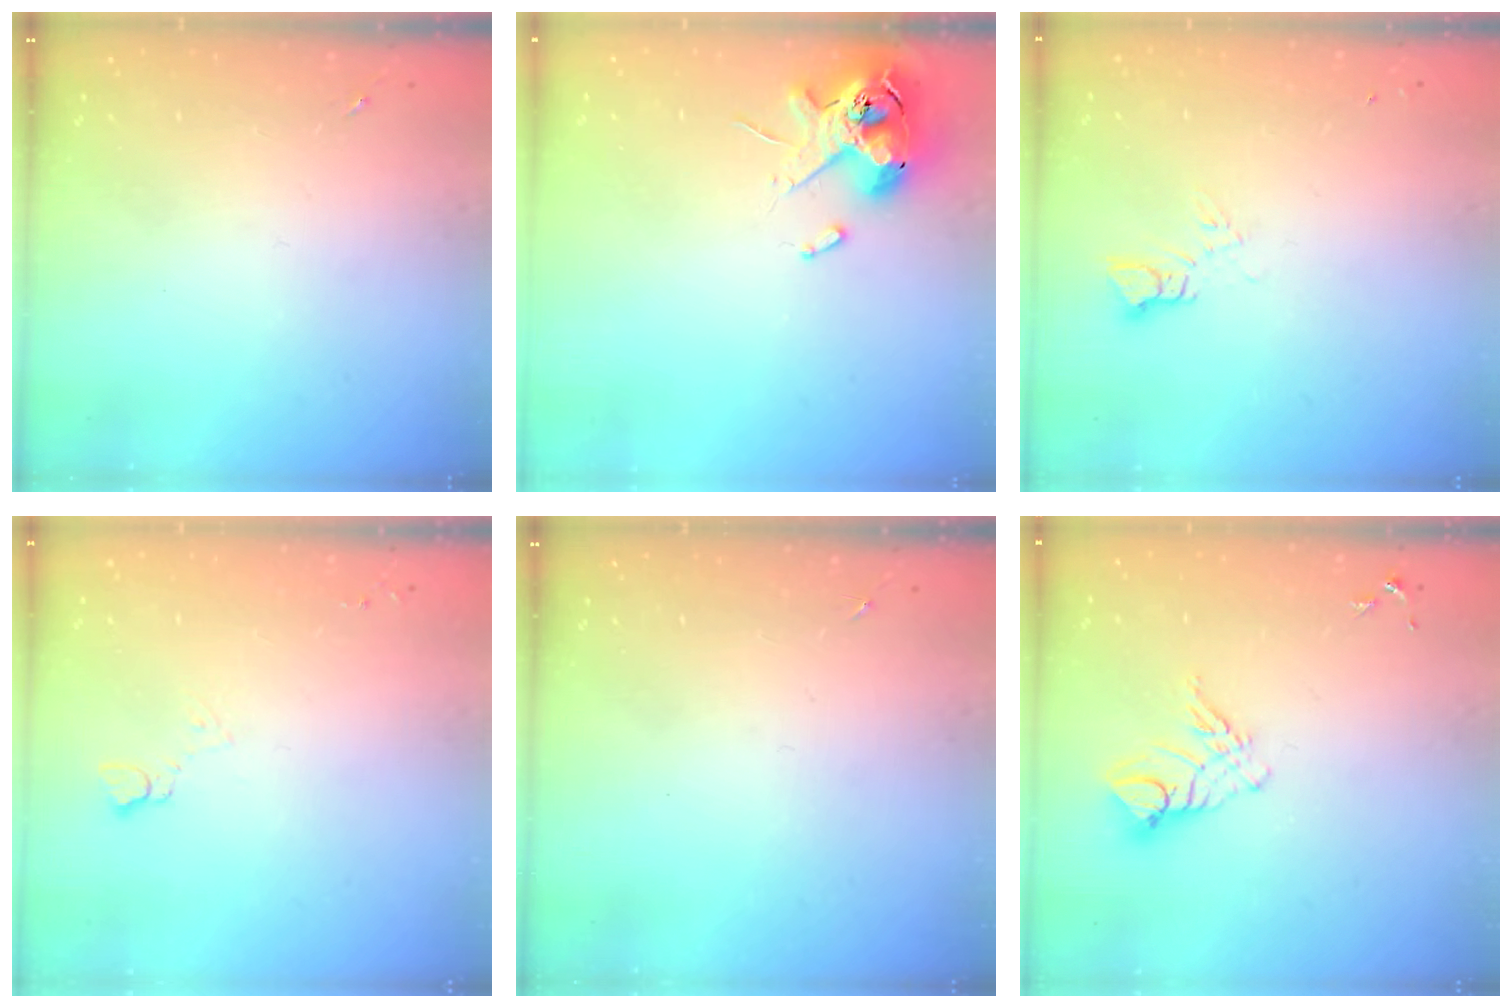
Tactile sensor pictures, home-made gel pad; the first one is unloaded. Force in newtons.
{"total": 12.1, "press": 11.9, "slide": 1.9}
{"total": 3.8, "press": 3.8, "slide": 0.3}
{"total": 3.8, "press": 3.7, "slide": 0.5}
{"total": 0.0}
{"total": 10.4, "press": 10.3, "slide": 0.7}